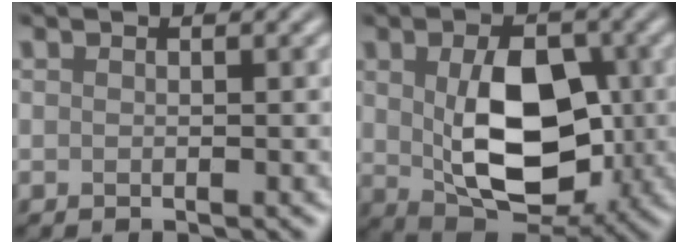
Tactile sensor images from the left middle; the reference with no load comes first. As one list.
[{"total": 9.0, "force": [0.3, 5.7, 7.0], "torque": [-0.130, -0.013, 0.019]}]